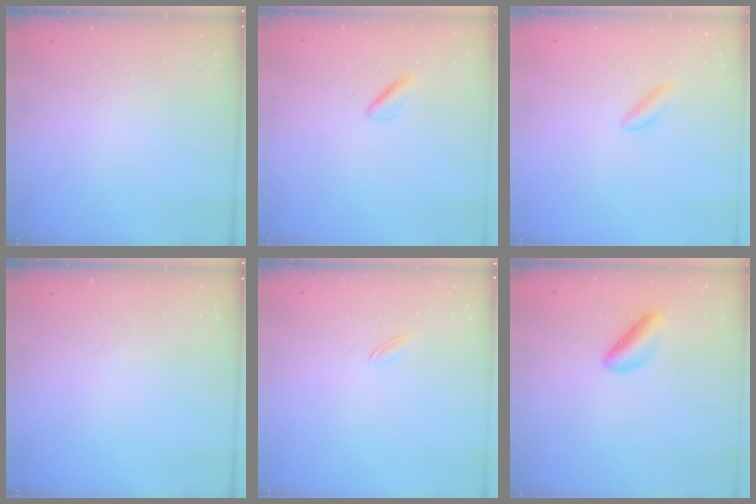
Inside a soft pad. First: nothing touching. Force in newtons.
{"total": 1.7, "press": 1.3, "slide": 1.0}
{"total": 2.2, "press": 2.0, "slide": 0.8}
{"total": 0.0}
{"total": 1.6, "press": 1.5, "slide": 0.5}
{"total": 5.1, "press": 5.0, "slide": 1.1}